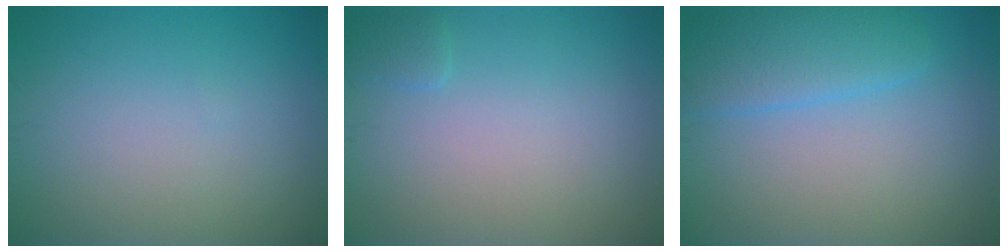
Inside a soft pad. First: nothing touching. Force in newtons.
{"total": 0.7, "press": 0.7, "slide": 0.1}
{"total": 2.7, "press": 2.7, "slide": 0.0}